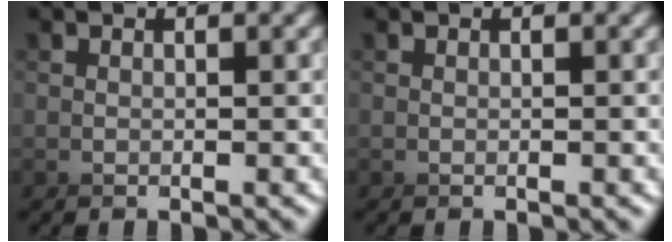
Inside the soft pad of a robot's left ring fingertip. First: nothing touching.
{"total": 0.0}